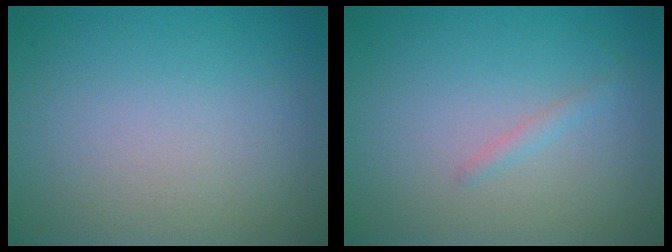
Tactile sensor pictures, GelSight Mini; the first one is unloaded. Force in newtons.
{"total": 0.8, "press": 0.8, "slide": 0.1}